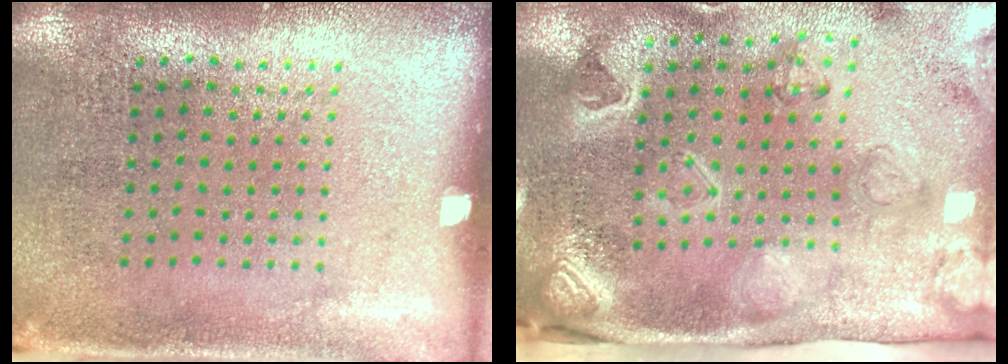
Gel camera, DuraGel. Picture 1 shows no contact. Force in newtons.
{"total": 3.2, "press": 3.1, "slide": 0.7}